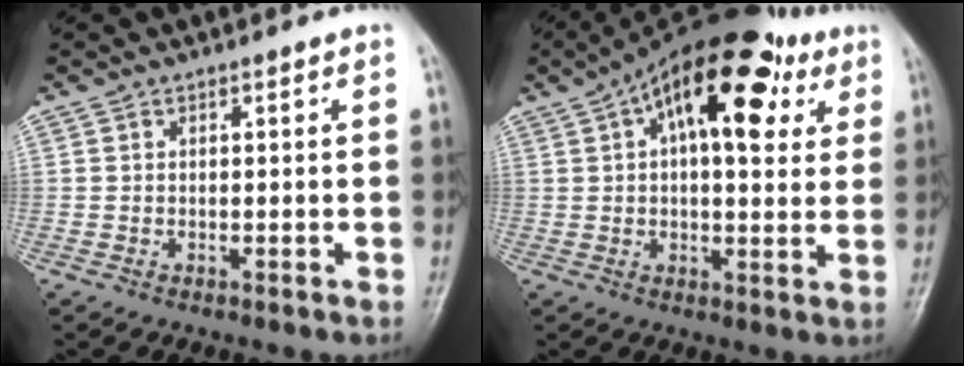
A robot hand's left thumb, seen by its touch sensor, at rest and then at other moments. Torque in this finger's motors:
{"motor_torque": [0.61, 0.90, 1.91, -0.86, 0.35]}